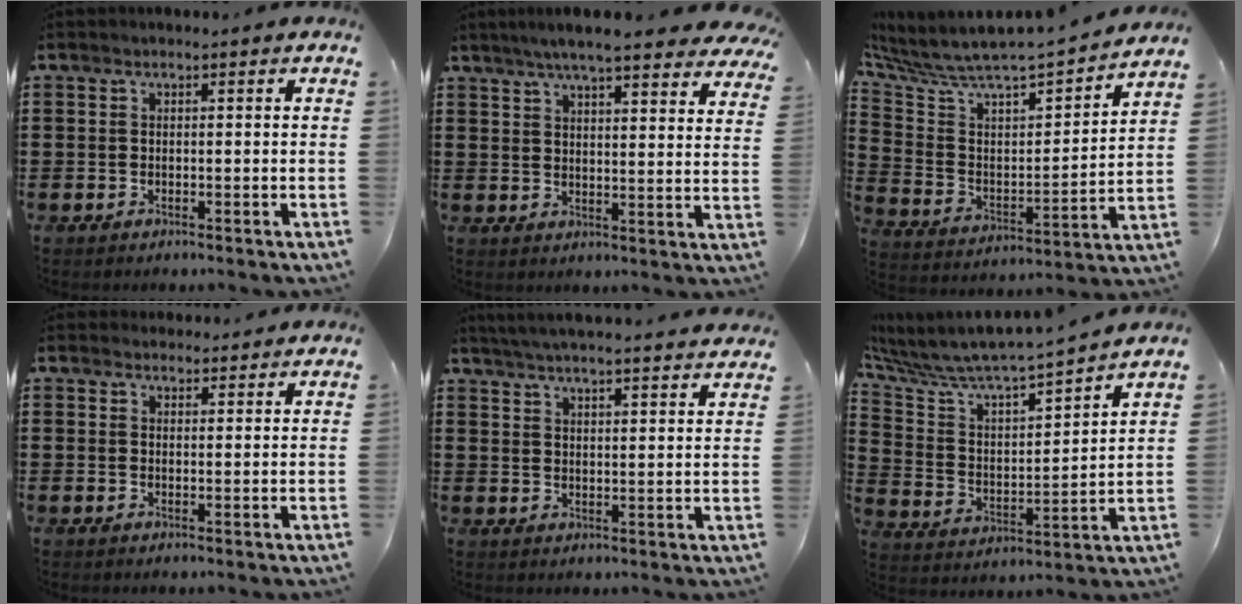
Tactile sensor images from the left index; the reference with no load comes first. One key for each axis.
{"total": 6.4, "fx": 5.8, "fy": -0.1, "fz": 2.8, "tx": -0.075, "ty": -0.019, "tz": 0.101}
{"total": 4.9, "fx": 4.6, "fy": 0.8, "fz": 1.5, "tx": -0.060, "ty": -0.059, "tz": 0.070}
{"total": 2.3, "fx": 2.2, "fy": 0.5, "fz": -0.1, "tx": 0.004, "ty": -0.005, "tz": 0.041}
{"total": 4.8, "fx": 4.6, "fy": -0.7, "fz": 1.0, "tx": -0.036, "ty": -0.026, "tz": 0.081}
{"total": 6.0, "fx": 5.8, "fy": 0.6, "fz": 1.6, "tx": -0.067, "ty": -0.060, "tz": 0.091}